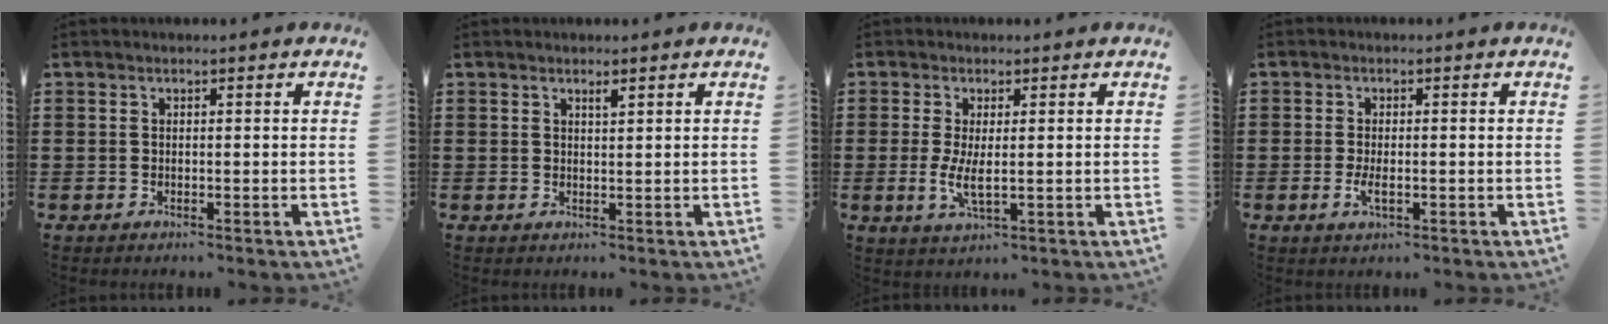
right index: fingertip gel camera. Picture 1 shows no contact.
{"total": 0.9, "force": [0.8, 0.1, 0.5], "torque": [-0.010, 0.000, 0.014]}
{"total": 4.2, "force": [0.0, 1.2, 4.0], "torque": [-0.082, -0.004, -0.001]}
{"total": 2.4, "force": [-0.5, 0.8, 2.2], "torque": [-0.047, -0.006, -0.011]}